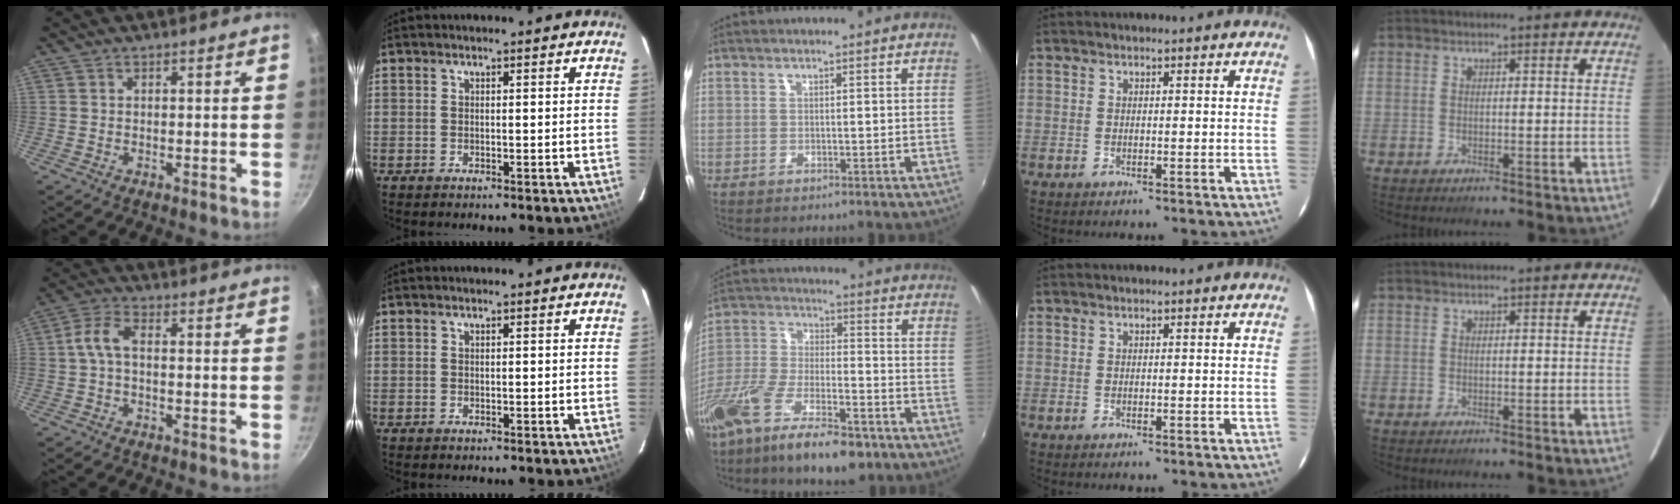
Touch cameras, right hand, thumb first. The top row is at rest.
{"thumb": {"total": 5.1, "force": [-0.5, 2.4, 4.4], "torque": [-0.104, 0.024, -0.020]}, "middle": {"total": 17.6, "force": [-11.1, 6.2, 12.1], "torque": [-0.249, -0.031, -0.203]}}